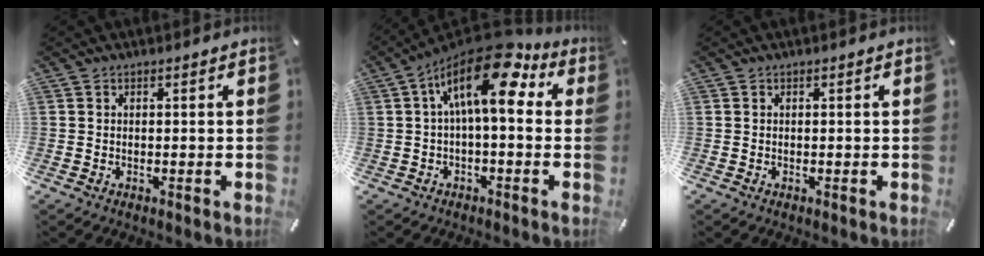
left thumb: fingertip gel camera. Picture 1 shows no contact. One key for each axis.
{"total": 16.1, "fx": 5.8, "fy": 6.3, "fz": 13.6, "tx": -0.245, "ty": -0.033, "tz": 0.092}
{"total": 0.0}